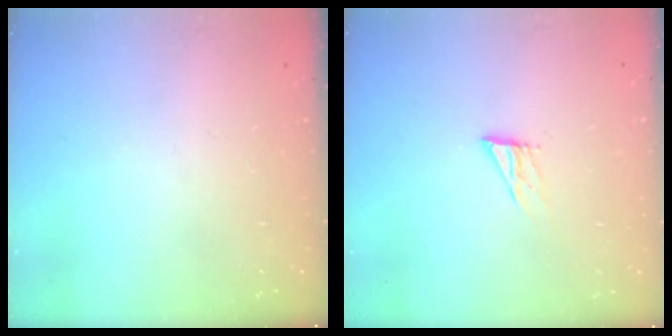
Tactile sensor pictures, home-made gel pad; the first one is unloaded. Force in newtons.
{"total": 7.6, "press": 7.6, "slide": 0.3}